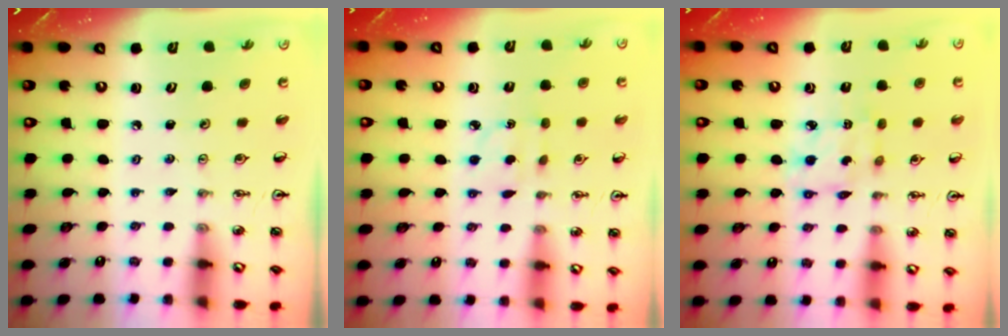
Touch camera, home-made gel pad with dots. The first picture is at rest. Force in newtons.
{"total": 3.3, "press": 3.2, "slide": 0.7}
{"total": 3.9, "press": 3.9, "slide": 0.2}